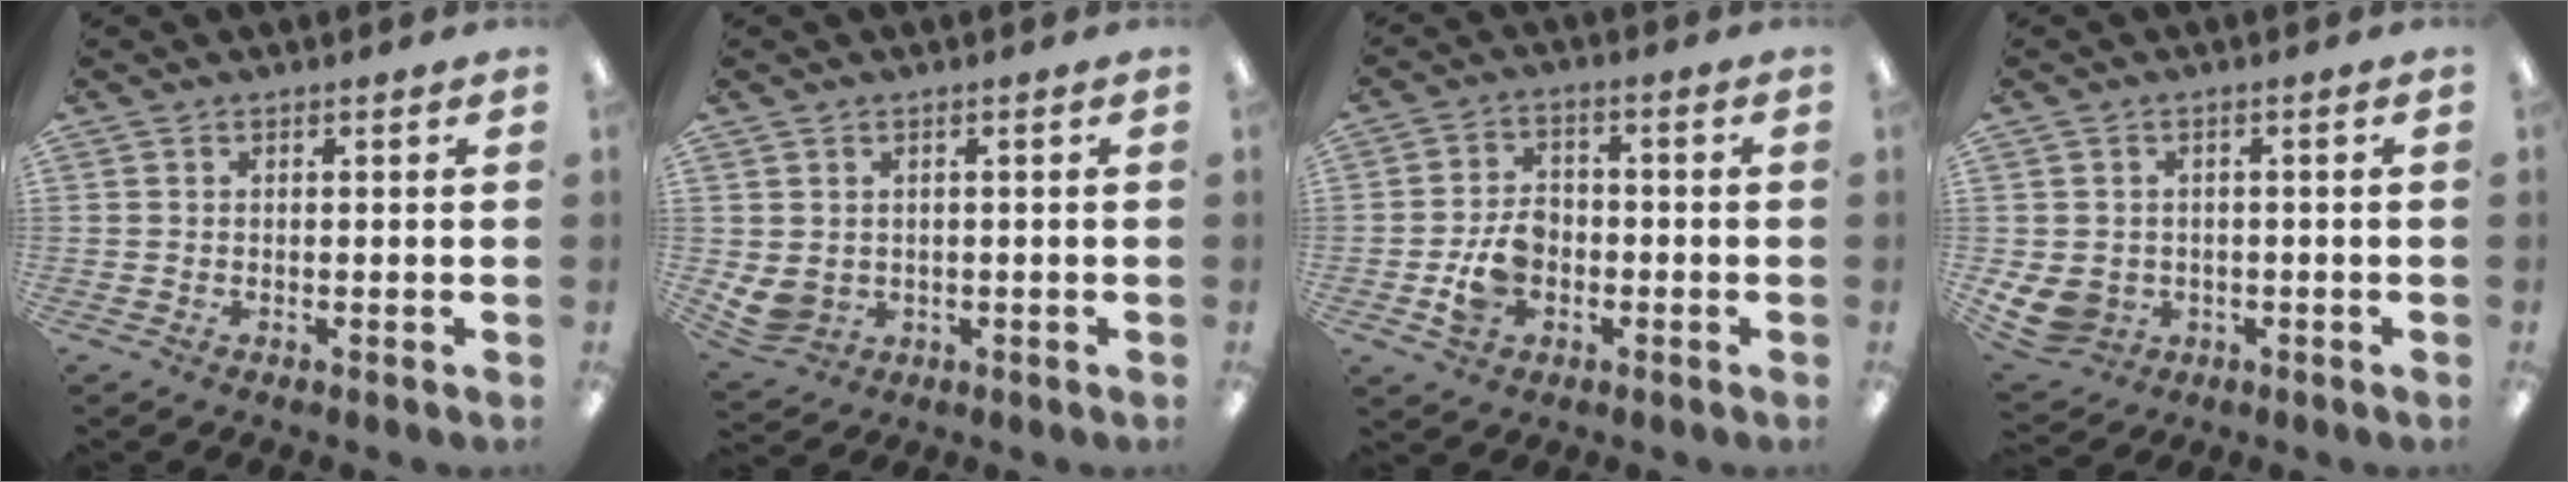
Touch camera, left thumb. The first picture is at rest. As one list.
[{"total": 4.5, "force": [0.9, 4.0, 2.0], "torque": [-0.060, 0.000, 0.017]}, {"total": 8.1, "force": [-2.1, 6.0, 5.1], "torque": [-0.095, 0.014, -0.036]}, {"total": 5.7, "force": [-1.0, 5.1, 2.2], "torque": [-0.061, 0.007, -0.018]}]